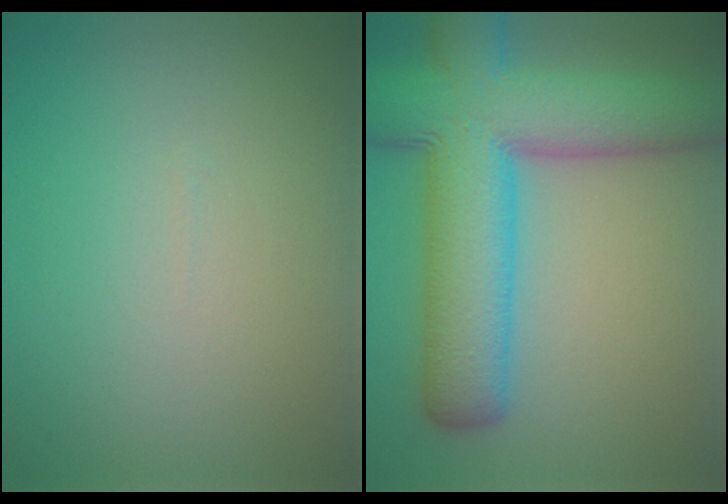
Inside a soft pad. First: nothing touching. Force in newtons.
{"total": 11.9, "press": 11.9, "slide": 0.3}